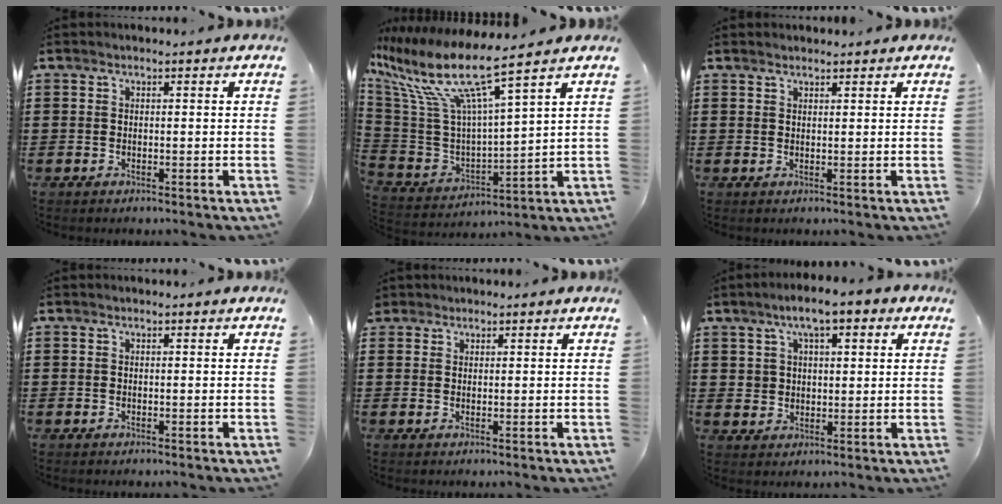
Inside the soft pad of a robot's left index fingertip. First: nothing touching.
{"total": 11.3, "force": [7.3, 1.6, 8.4], "torque": [-0.193, -0.050, 0.117]}
{"total": 1.2, "force": [1.1, 0.2, 0.2], "torque": [-0.006, 0.001, 0.022]}
{"total": 0.0}
{"total": 1.3, "force": [1.1, 0.7, 0.0], "torque": [-0.003, 0.004, 0.022]}
{"total": 6.4, "force": [4.2, 2.9, 3.9], "torque": [-0.090, 0.003, 0.073]}